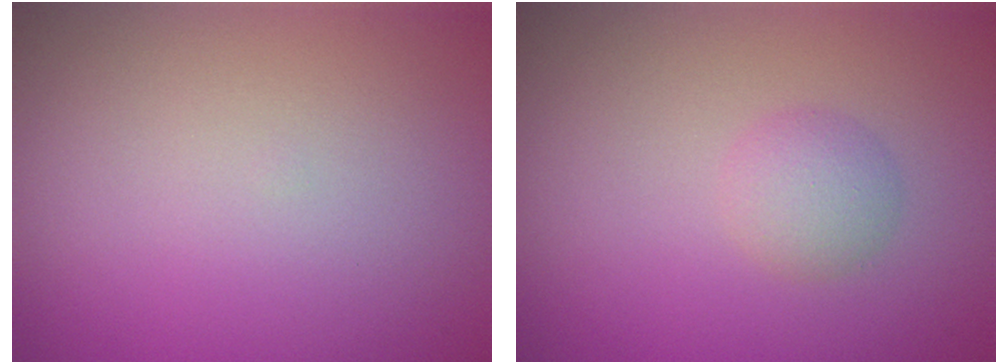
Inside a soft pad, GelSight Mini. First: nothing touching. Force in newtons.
{"total": 1.8, "press": 1.8, "slide": 0.1}